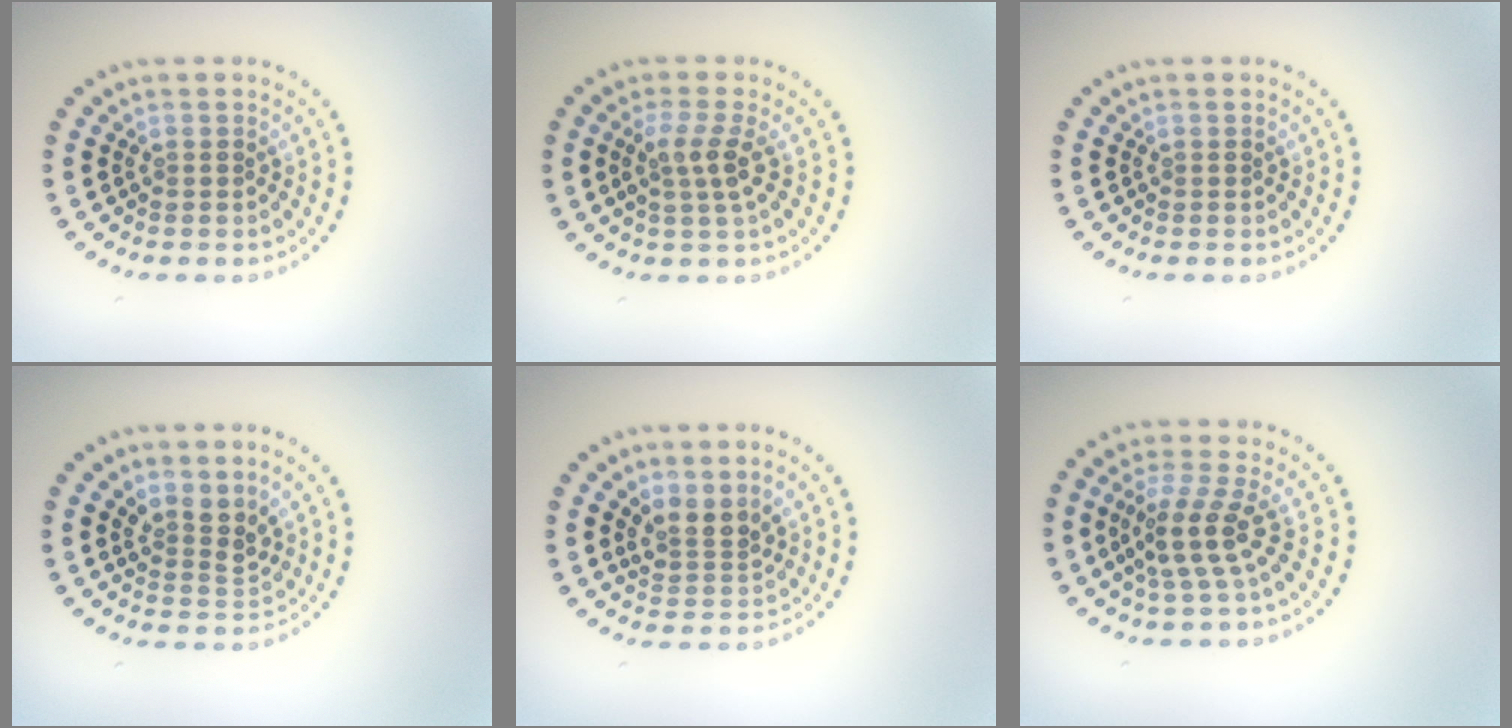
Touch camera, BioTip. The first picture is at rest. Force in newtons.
{"total": 2.5, "press": 1.9, "slide": 1.6}
{"total": 0.0}
{"total": 2.5, "press": 1.9, "slide": 1.6}
{"total": 2.5, "press": 1.8, "slide": 1.7}
{"total": 3.5, "press": 2.8, "slide": 2.1}